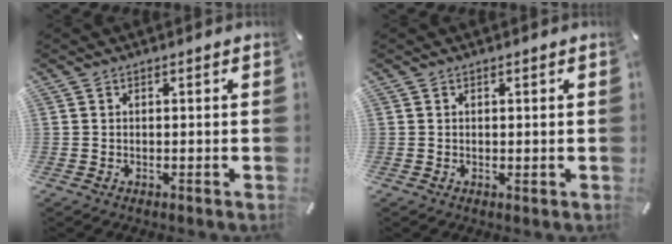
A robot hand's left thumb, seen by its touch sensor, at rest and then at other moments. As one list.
[{"total": 0.0}]